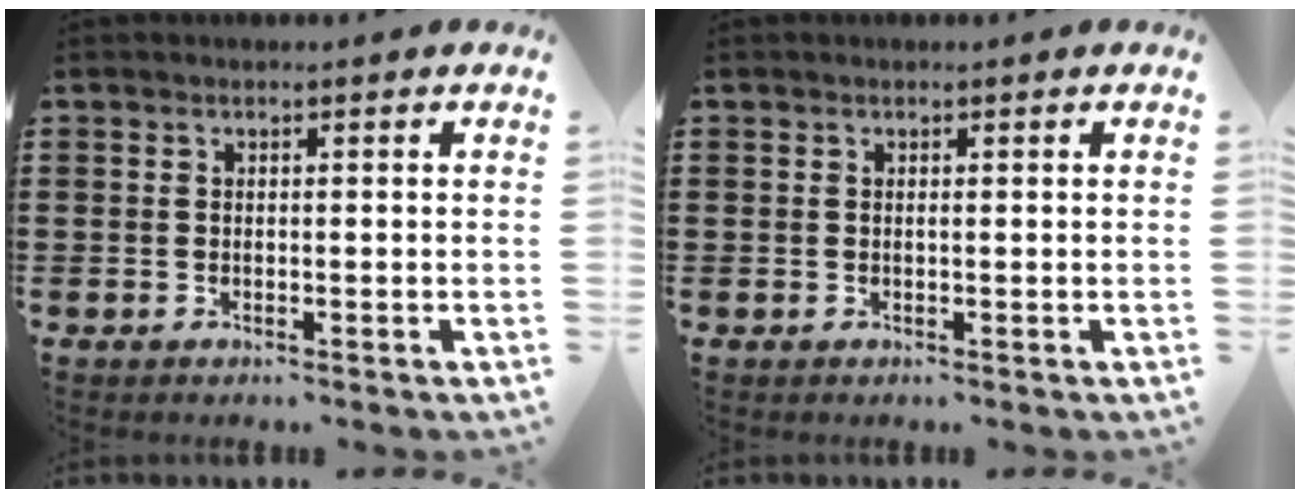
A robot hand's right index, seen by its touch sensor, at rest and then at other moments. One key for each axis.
{"total": 0.0}